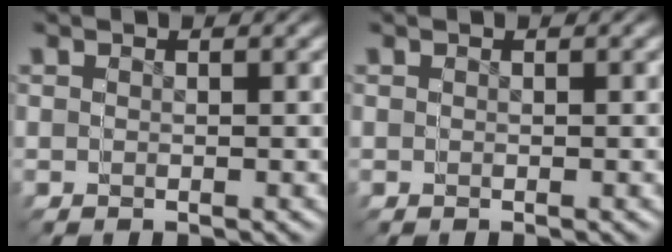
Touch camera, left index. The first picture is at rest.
{"total": 0.0}